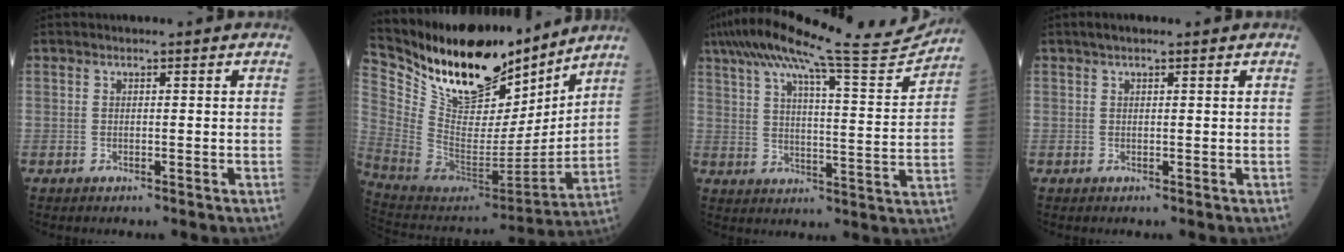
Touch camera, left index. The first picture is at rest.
{"total": 21.5, "force": [17.9, 6.5, 9.9], "torque": [-0.181, -0.016, 0.323]}
{"total": 21.0, "force": [18.8, 0.0, 9.4], "torque": [-0.160, -0.017, 0.264]}
{"total": 2.3, "force": [1.7, 0.4, 1.4], "torque": [-0.023, 0.025, 0.027]}